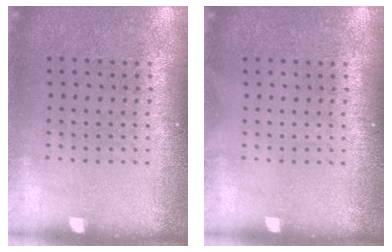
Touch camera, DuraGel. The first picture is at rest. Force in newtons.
{"total": 0.0}